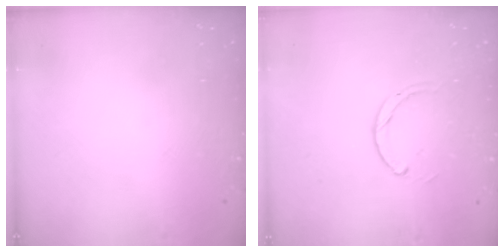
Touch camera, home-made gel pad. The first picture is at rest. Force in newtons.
{"total": 2.3, "press": 2.3, "slide": 0.3}